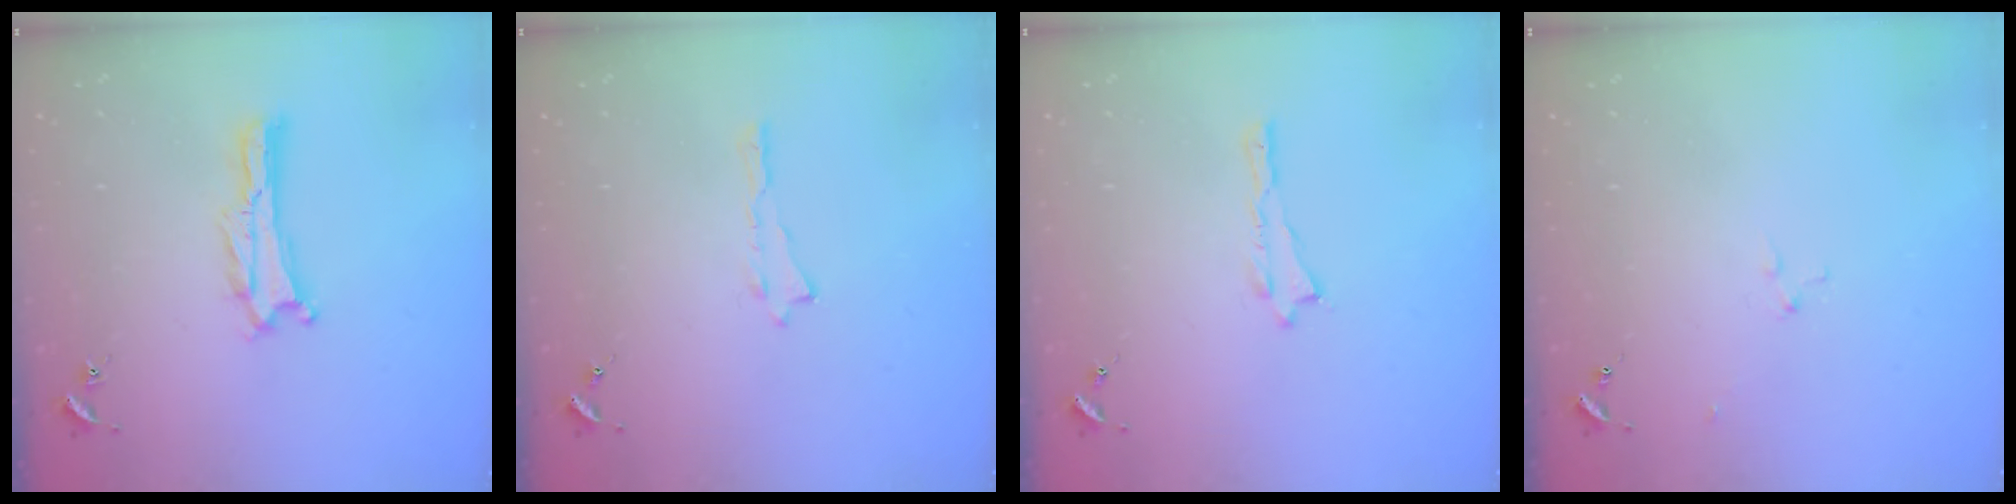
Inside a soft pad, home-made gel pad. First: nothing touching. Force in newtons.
{"total": 0.0}
{"total": 0.0}
{"total": 2.9, "press": 2.9, "slide": 0.3}